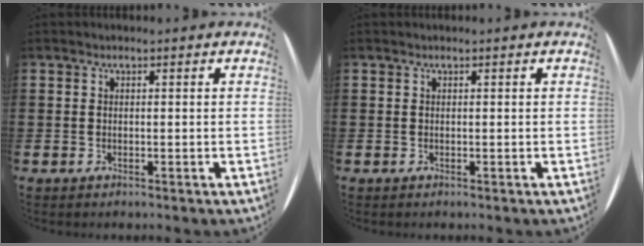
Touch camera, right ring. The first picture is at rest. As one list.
[{"total": 0.0}]